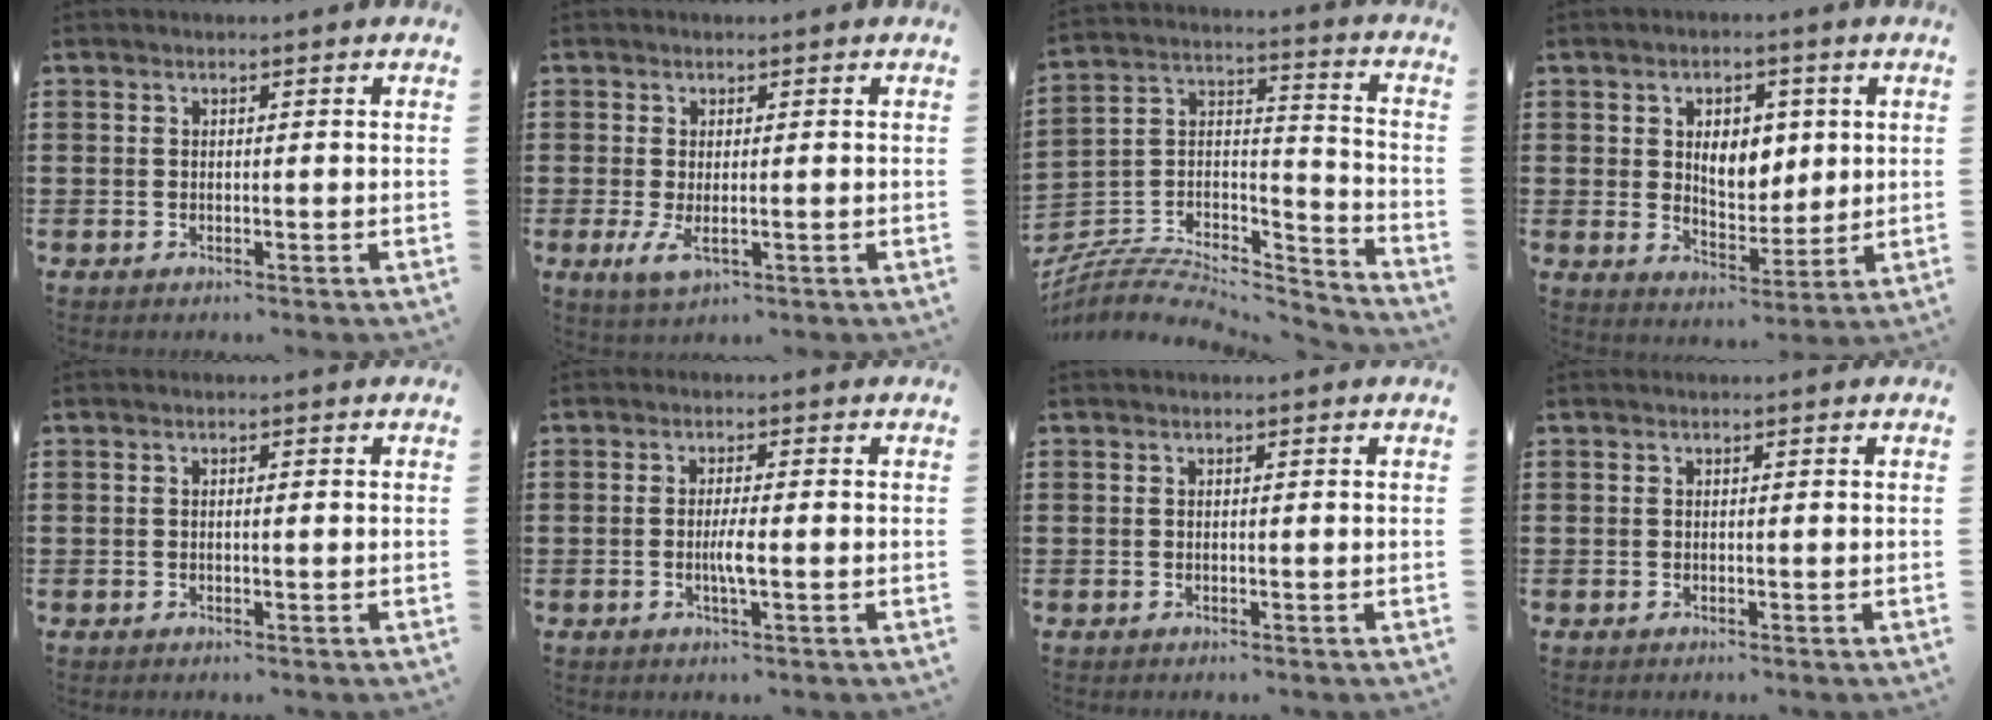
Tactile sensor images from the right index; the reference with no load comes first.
{"total": 3.1, "force": [-0.3, 1.1, 2.8], "torque": [-0.066, -0.006, -0.008]}
{"total": 6.2, "force": [-5.3, 2.6, 2.0], "torque": [-0.051, 0.000, -0.109]}
{"total": 6.5, "force": [1.6, 4.3, 4.6], "torque": [-0.081, 0.007, 0.021]}
{"total": 0.6, "force": [0.0, 0.1, 0.6], "torque": [-0.013, -0.003, 0.001]}
{"total": 3.0, "force": [-0.8, 0.1, 2.8], "torque": [-0.058, -0.010, -0.016]}
{"total": 0.0}
{"total": 0.0}